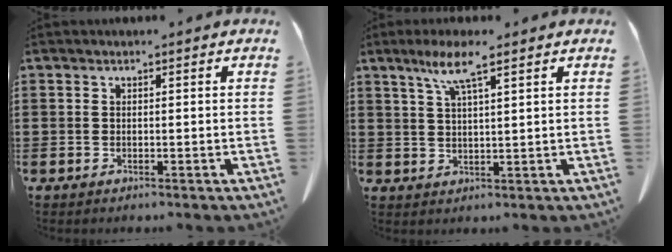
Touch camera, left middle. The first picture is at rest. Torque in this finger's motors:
{"motor_torque": [0.15, 0.07, 0.20, 0.10]}